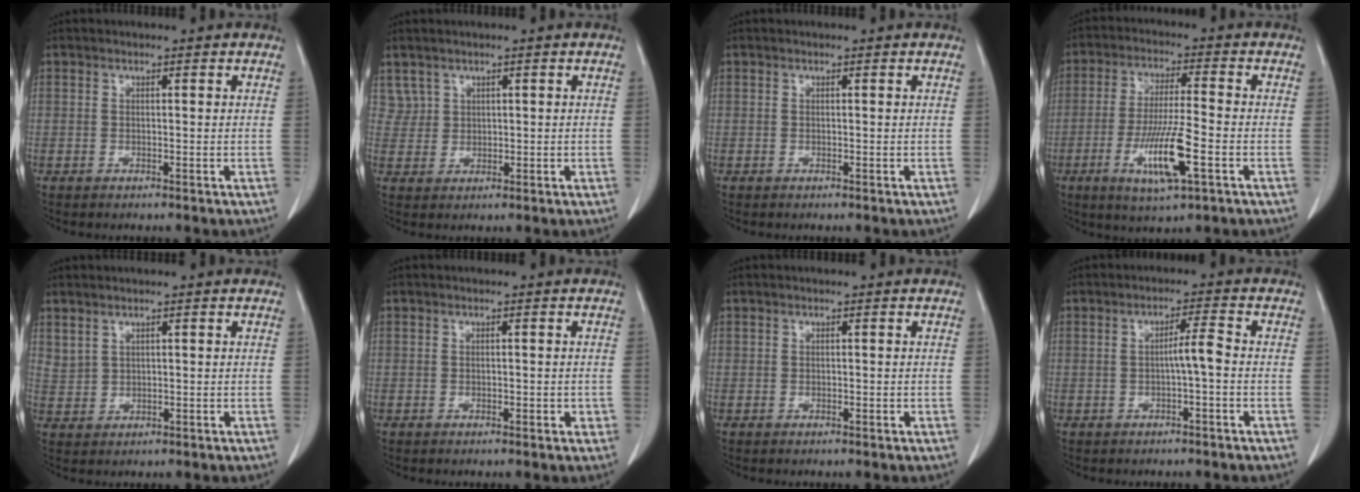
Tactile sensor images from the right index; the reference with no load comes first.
{"total": 2.3, "force": [1.5, 1.8, -0.1], "torque": [0.009, 0.008, 0.028]}
{"total": 0.0}
{"total": 10.7, "force": [-3.8, 0.9, 9.9], "torque": [-0.188, -0.017, -0.067]}
{"total": 2.0, "force": [1.7, 0.9, 0.5], "torque": [-0.010, -0.002, 0.041]}
{"total": 1.5, "force": [-0.5, 0.7, 1.2], "torque": [-0.015, 0.002, -0.003]}
{"total": 0.0}
{"total": 3.2, "force": [-0.5, -0.1, 3.2], "torque": [-0.050, 0.004, -0.009]}